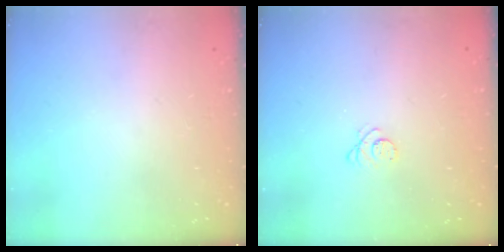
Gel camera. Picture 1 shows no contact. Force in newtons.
{"total": 2.8, "press": 2.8, "slide": 0.4}